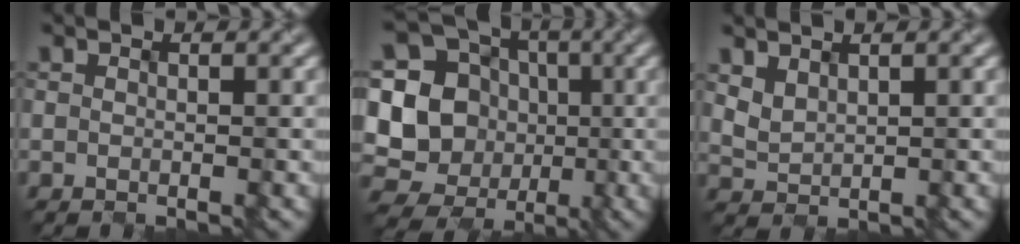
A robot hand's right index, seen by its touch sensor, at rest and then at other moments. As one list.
[{"total": 15.8, "force": [-0.6, 14.8, 5.4], "torque": [-0.142, 0.029, -0.029]}, {"total": 1.6, "force": [1.0, 1.0, 0.8], "torque": [-0.022, -0.001, 0.026]}]